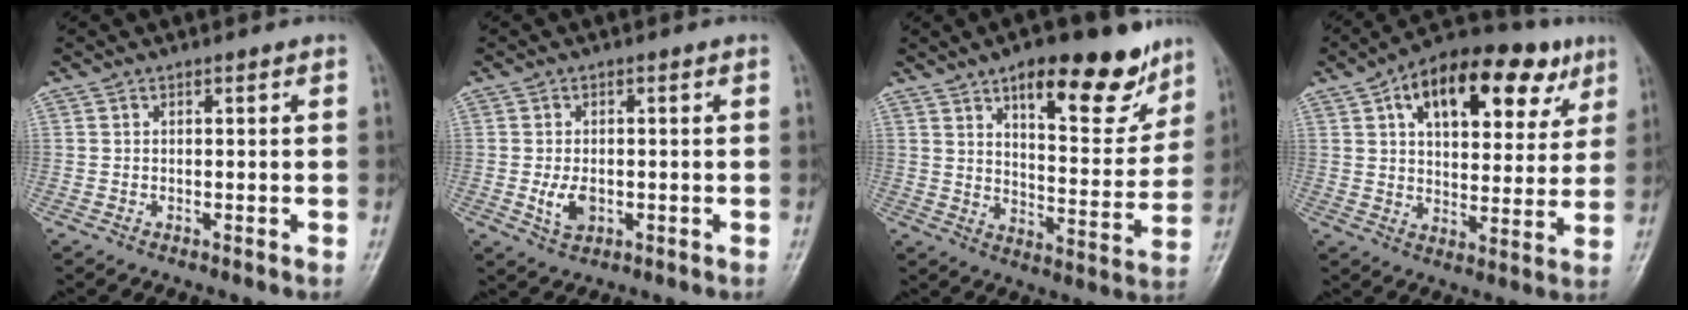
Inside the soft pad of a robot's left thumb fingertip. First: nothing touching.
{"total": 4.0, "force": [-0.6, 2.5, 3.1], "torque": [-0.056, -0.006, -0.006]}
{"total": 17.4, "force": [11.0, 6.5, 11.9], "torque": [-0.120, -0.061, 0.165]}
{"total": 21.7, "force": [9.9, 11.2, 15.7], "torque": [-0.195, 0.003, 0.148]}